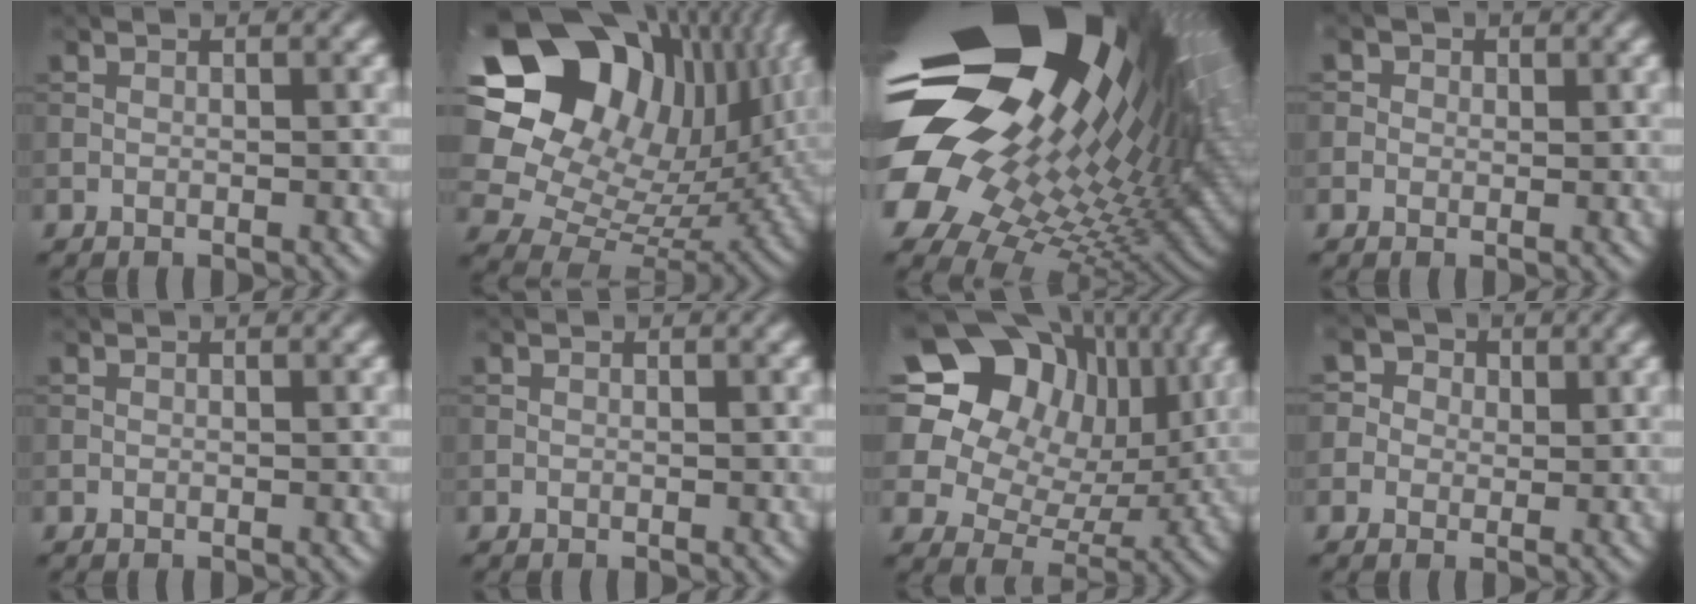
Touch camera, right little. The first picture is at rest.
{"total": 17.7, "force": [7.2, 12.4, 10.4], "torque": [-0.246, 0.047, 0.138]}
{"total": 17.6, "force": [5.8, 8.7, 14.1], "torque": [-0.236, -0.018, 0.120]}
{"total": 1.0, "force": [-0.5, -0.4, -0.8], "torque": [0.022, -0.008, -0.023]}
{"total": 0.0}
{"total": 0.0}
{"total": 16.7, "force": [7.7, 12.4, 8.0], "torque": [-0.201, 0.059, 0.119]}
{"total": 2.0, "force": [0.7, 1.8, 0.4], "torque": [0.007, 0.004, -0.016]}